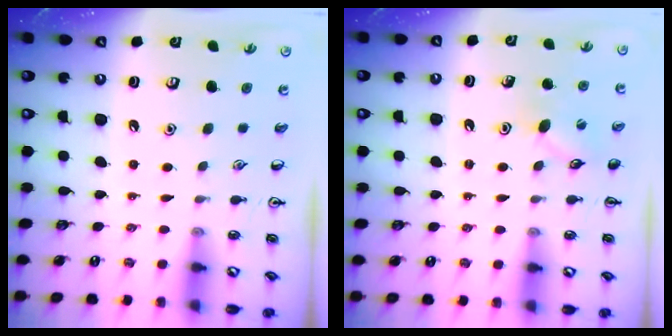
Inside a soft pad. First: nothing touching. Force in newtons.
{"total": 8.0, "press": 7.9, "slide": 1.6}